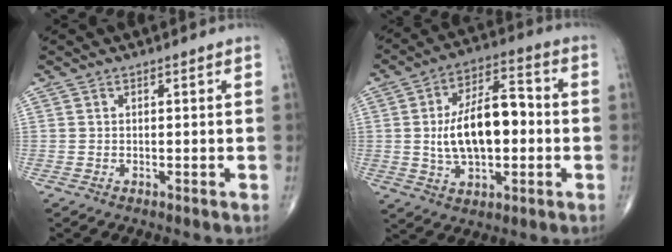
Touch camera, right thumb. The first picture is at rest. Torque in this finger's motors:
{"motor_torque": [1.69, 1.70, 1.68, -0.18, 0.11]}